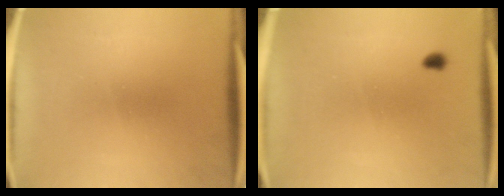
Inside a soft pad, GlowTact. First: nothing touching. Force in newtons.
{"total": 0.9}